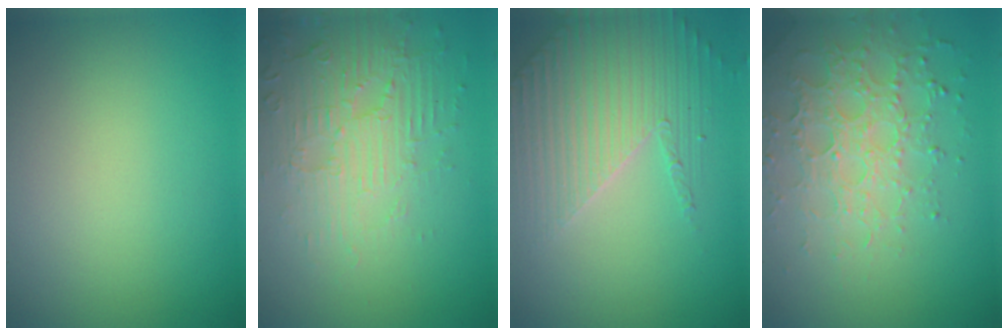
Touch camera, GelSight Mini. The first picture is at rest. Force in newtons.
{"total": 4.3, "press": 3.8, "slide": 2.0}
{"total": 3.7, "press": 3.7, "slide": 0.7}
{"total": 4.4, "press": 3.9, "slide": 2.1}